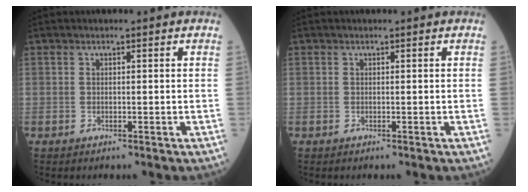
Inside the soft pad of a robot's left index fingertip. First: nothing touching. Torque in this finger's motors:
{"motor_torque": [0.00, 0.00, 0.00, 0.00]}